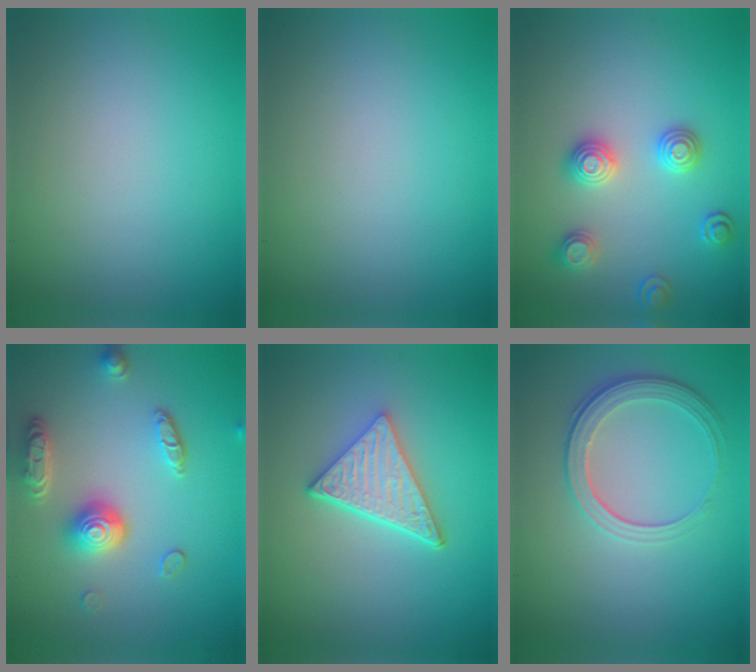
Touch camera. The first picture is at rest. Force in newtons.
{"total": 0.0}
{"total": 3.0, "press": 2.9, "slide": 0.6}
{"total": 4.7, "press": 3.6, "slide": 2.9}
{"total": 4.9, "press": 3.7, "slide": 3.3}
{"total": 3.2, "press": 2.6, "slide": 1.9}